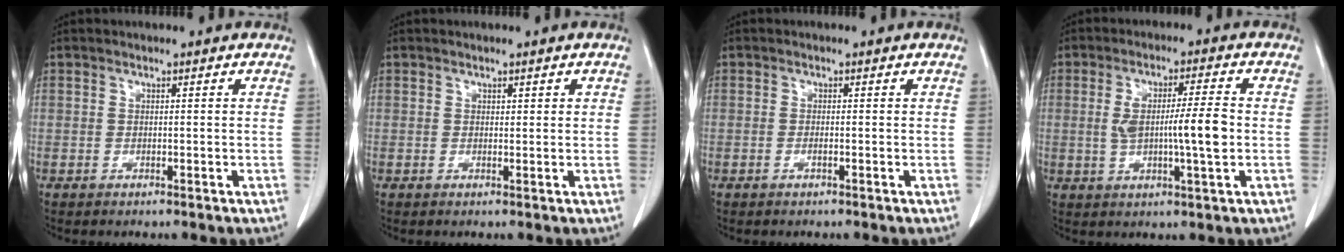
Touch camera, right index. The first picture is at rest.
{"total": 0.9, "force": [0.5, 0.4, 0.6], "torque": [-0.004, 0.001, 0.006]}
{"total": 0.6, "force": [-0.2, 0.0, 0.5], "torque": [-0.012, -0.001, -0.004]}
{"total": 8.5, "force": [-0.4, 0.5, 8.5], "torque": [-0.151, 0.004, -0.006]}